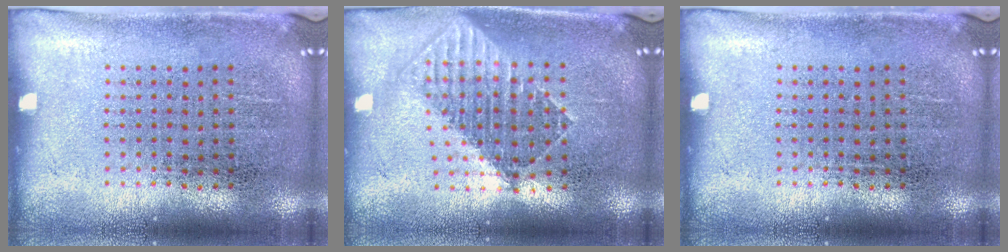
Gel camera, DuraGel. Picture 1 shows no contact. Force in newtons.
{"total": 1.7, "press": 1.4, "slide": 0.9}
{"total": 0.0}